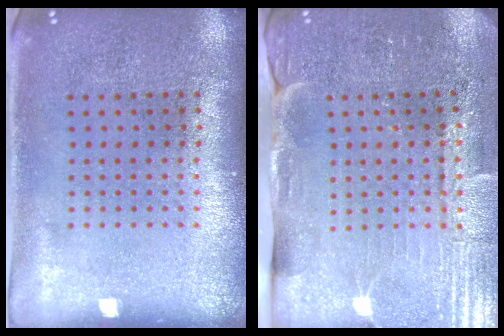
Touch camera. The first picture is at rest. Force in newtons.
{"total": 3.5, "press": 3.5, "slide": 0.4}